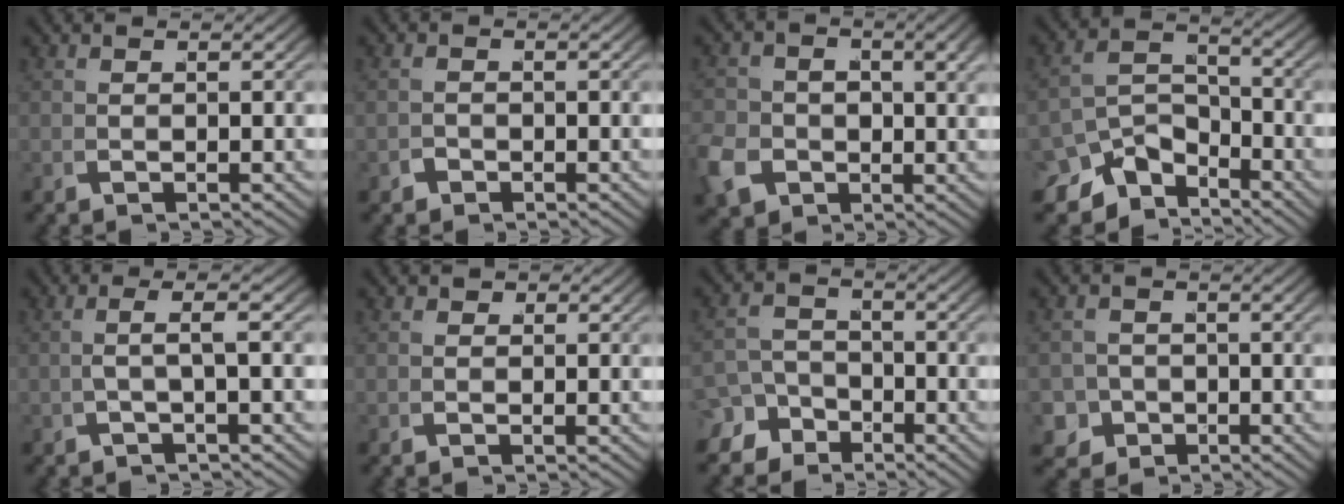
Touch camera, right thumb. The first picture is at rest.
{"total": 0.7, "force": [-0.6, 0.2, -0.2], "torque": [0.006, -0.008, -0.010]}
{"total": 5.7, "force": [-1.3, 4.7, 3.0], "torque": [-0.071, -0.030, -0.003]}
{"total": 8.6, "force": [-4.4, 5.7, 4.7], "torque": [-0.074, -0.038, -0.063]}
{"total": 2.6, "force": [0.2, 0.2, 2.6], "torque": [-0.056, 0.002, 0.005]}
{"total": 0.8, "force": [0.5, 0.6, 0.0], "torque": [0.004, -0.007, 0.009]}
{"total": 5.1, "force": [-3.0, 3.9, 1.4], "torque": [-0.006, -0.026, -0.044]}
{"total": 5.5, "force": [-2.6, 4.6, 1.3], "torque": [-0.028, -0.034, -0.033]}